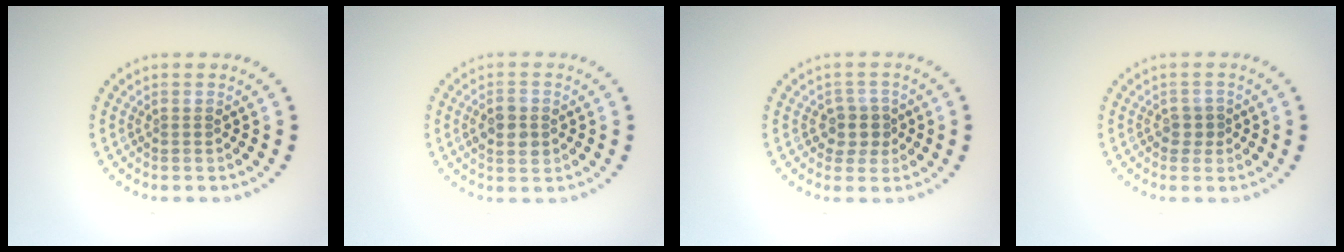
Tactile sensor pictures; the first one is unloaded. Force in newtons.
{"total": 2.6, "press": 2.6, "slide": 0.1}
{"total": 2.2, "press": 1.9, "slide": 1.1}
{"total": 1.0, "press": 0.8, "slide": 0.7}